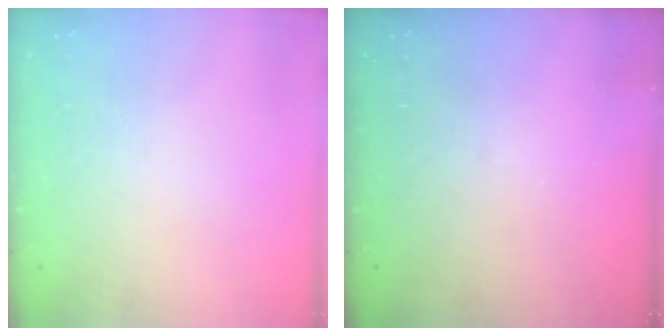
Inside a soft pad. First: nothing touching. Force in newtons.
{"total": 0.0}